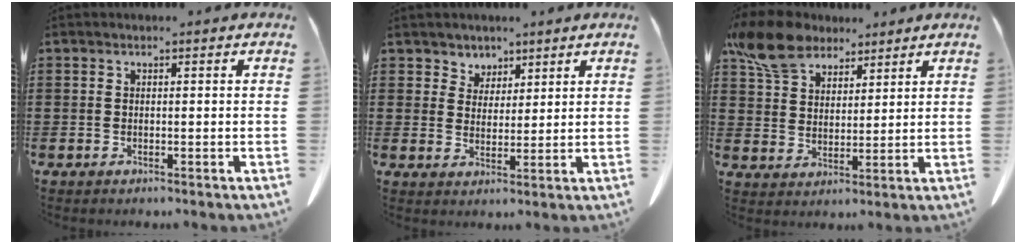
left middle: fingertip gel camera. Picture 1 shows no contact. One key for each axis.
{"total": 3.9, "fx": 3.0, "fy": 2.4, "fz": -0.2, "tx": -0.015, "ty": -0.002, "tz": 0.057}
{"total": 9.8, "fx": 7.7, "fy": 4.7, "fz": 4.0, "tx": -0.102, "ty": -0.012, "tz": 0.148}